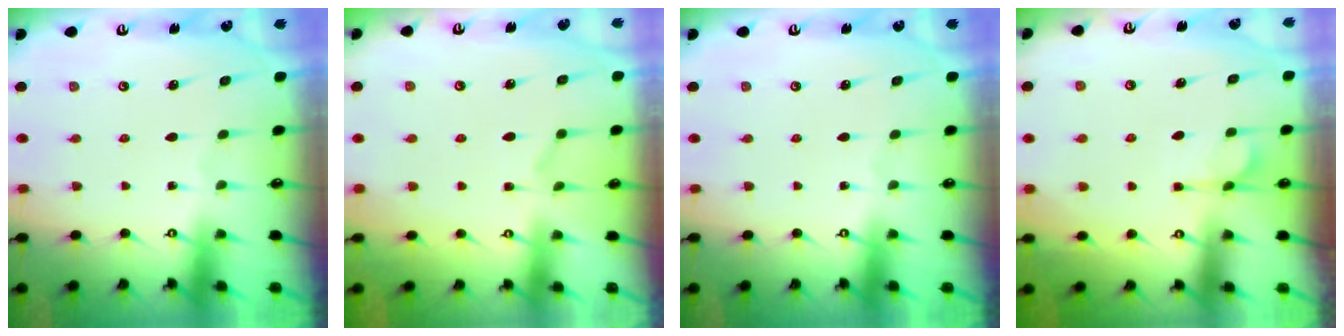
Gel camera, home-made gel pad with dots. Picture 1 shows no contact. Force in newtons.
{"total": 1.7, "press": 1.2, "slide": 1.1}
{"total": 0.0}
{"total": 1.7, "press": 1.1, "slide": 1.2}